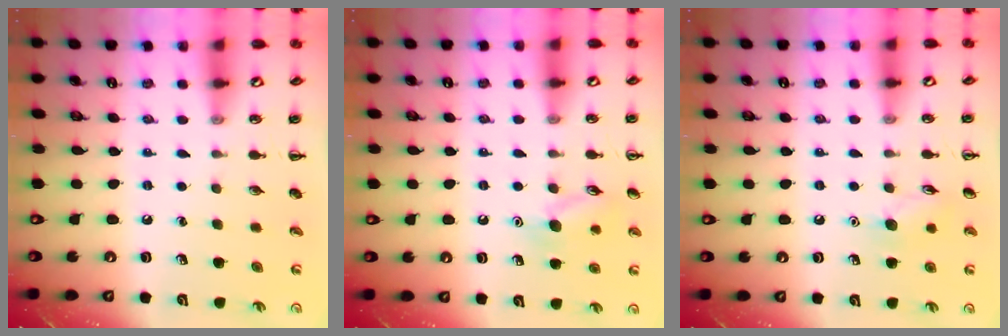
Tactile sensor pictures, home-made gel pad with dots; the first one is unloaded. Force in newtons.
{"total": 9.2, "press": 9.1, "slide": 1.4}
{"total": 7.0, "press": 6.8, "slide": 1.4}